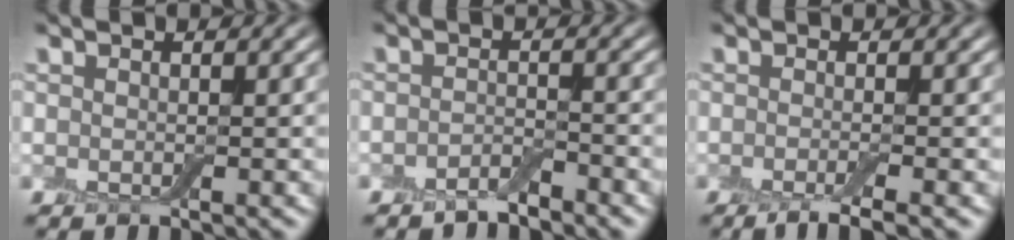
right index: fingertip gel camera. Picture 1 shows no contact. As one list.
[{"total": 1.5, "force": [-1.3, 0.4, 0.6], "torque": [-0.013, 0.004, -0.027]}, {"total": 3.1, "force": [-1.9, 0.6, 2.4], "torque": [-0.033, -0.002, -0.041]}]